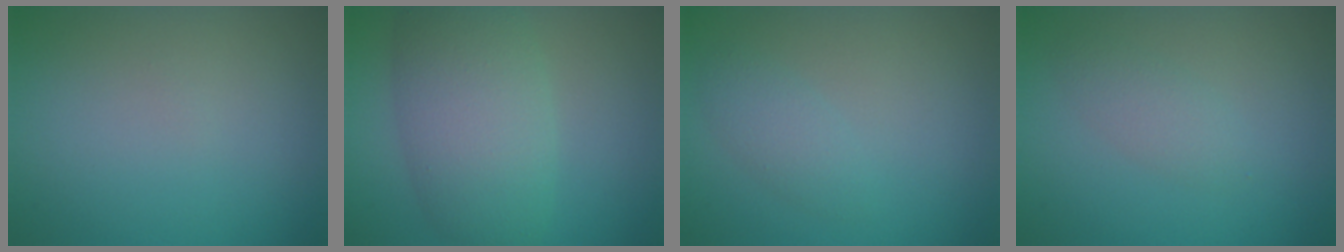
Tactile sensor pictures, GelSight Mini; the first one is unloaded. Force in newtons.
{"total": 7.4, "press": 7.4, "slide": 0.2}
{"total": 1.7, "press": 1.7, "slide": 0.1}
{"total": 1.7, "press": 1.7, "slide": 0.1}